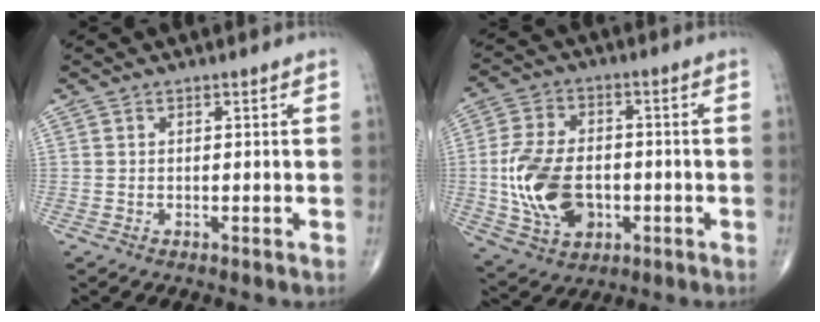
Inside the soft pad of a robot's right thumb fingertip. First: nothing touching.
{"total": 14.5, "force": [-2.0, 9.6, 10.6], "torque": [-0.193, 0.009, -0.026]}